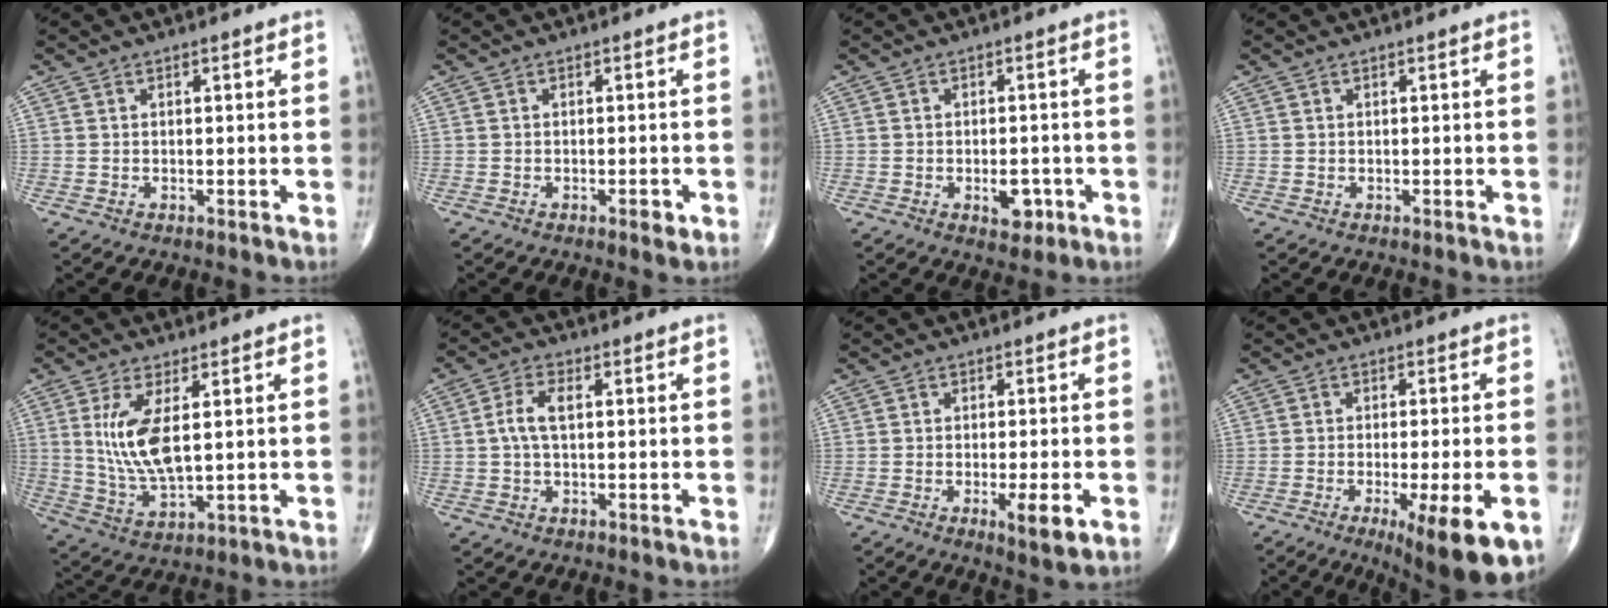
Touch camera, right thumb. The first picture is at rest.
{"total": 1.8, "force": [-0.9, 0.6, 1.4], "torque": [-0.018, -0.001, -0.014]}
{"total": 4.3, "force": [-1.6, 2.4, 3.2], "torque": [-0.029, 0.002, -0.016]}
{"total": 0.0}
{"total": 10.5, "force": [2.3, 4.0, 9.5], "torque": [-0.198, -0.021, 0.056]}
{"total": 4.3, "force": [0.4, 1.9, 3.8], "torque": [-0.090, 0.010, 0.005]}
{"total": 5.4, "force": [-1.9, 1.0, 4.9], "torque": [-0.076, -0.012, -0.028]}
{"total": 13.7, "force": [-6.0, 2.9, 12.0], "torque": [-0.137, -0.009, -0.078]}